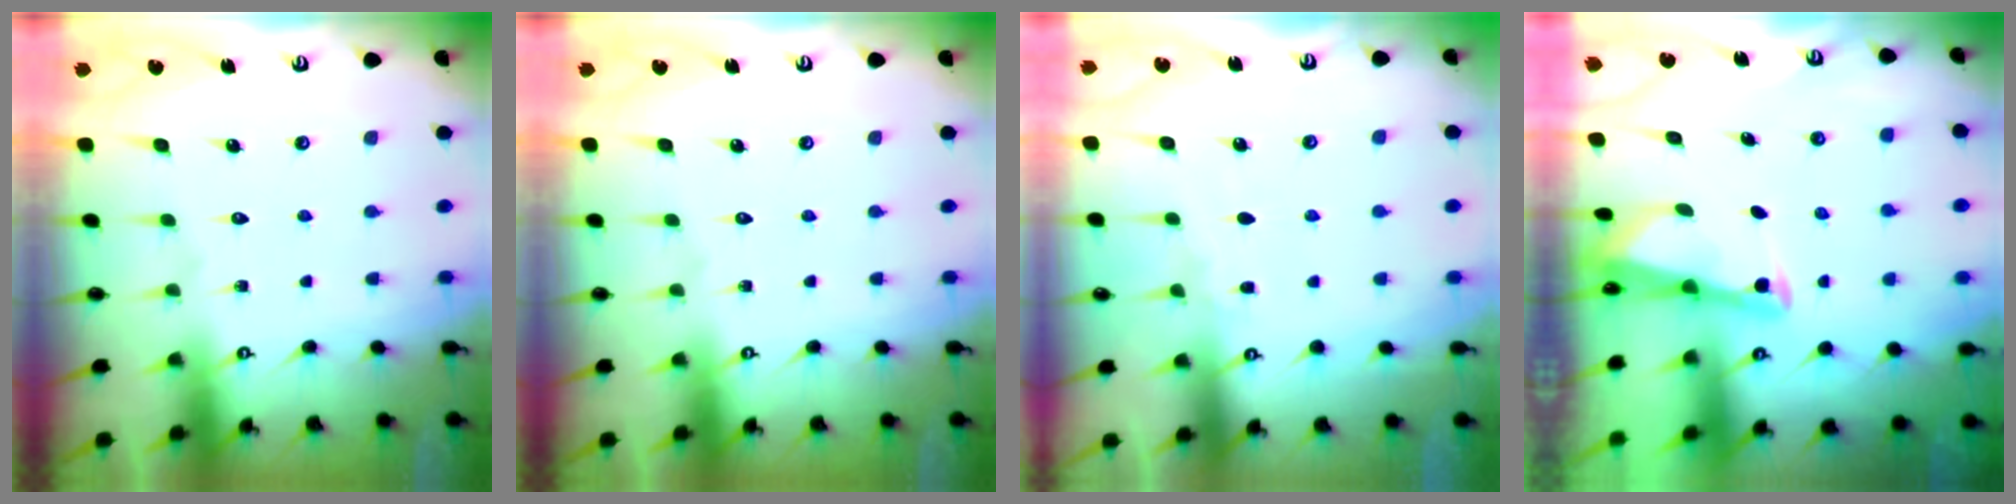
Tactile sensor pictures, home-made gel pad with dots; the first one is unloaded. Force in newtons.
{"total": 0.0}
{"total": 2.9, "press": 2.8, "slide": 0.5}
{"total": 2.6, "press": 2.6, "slide": 0.1}